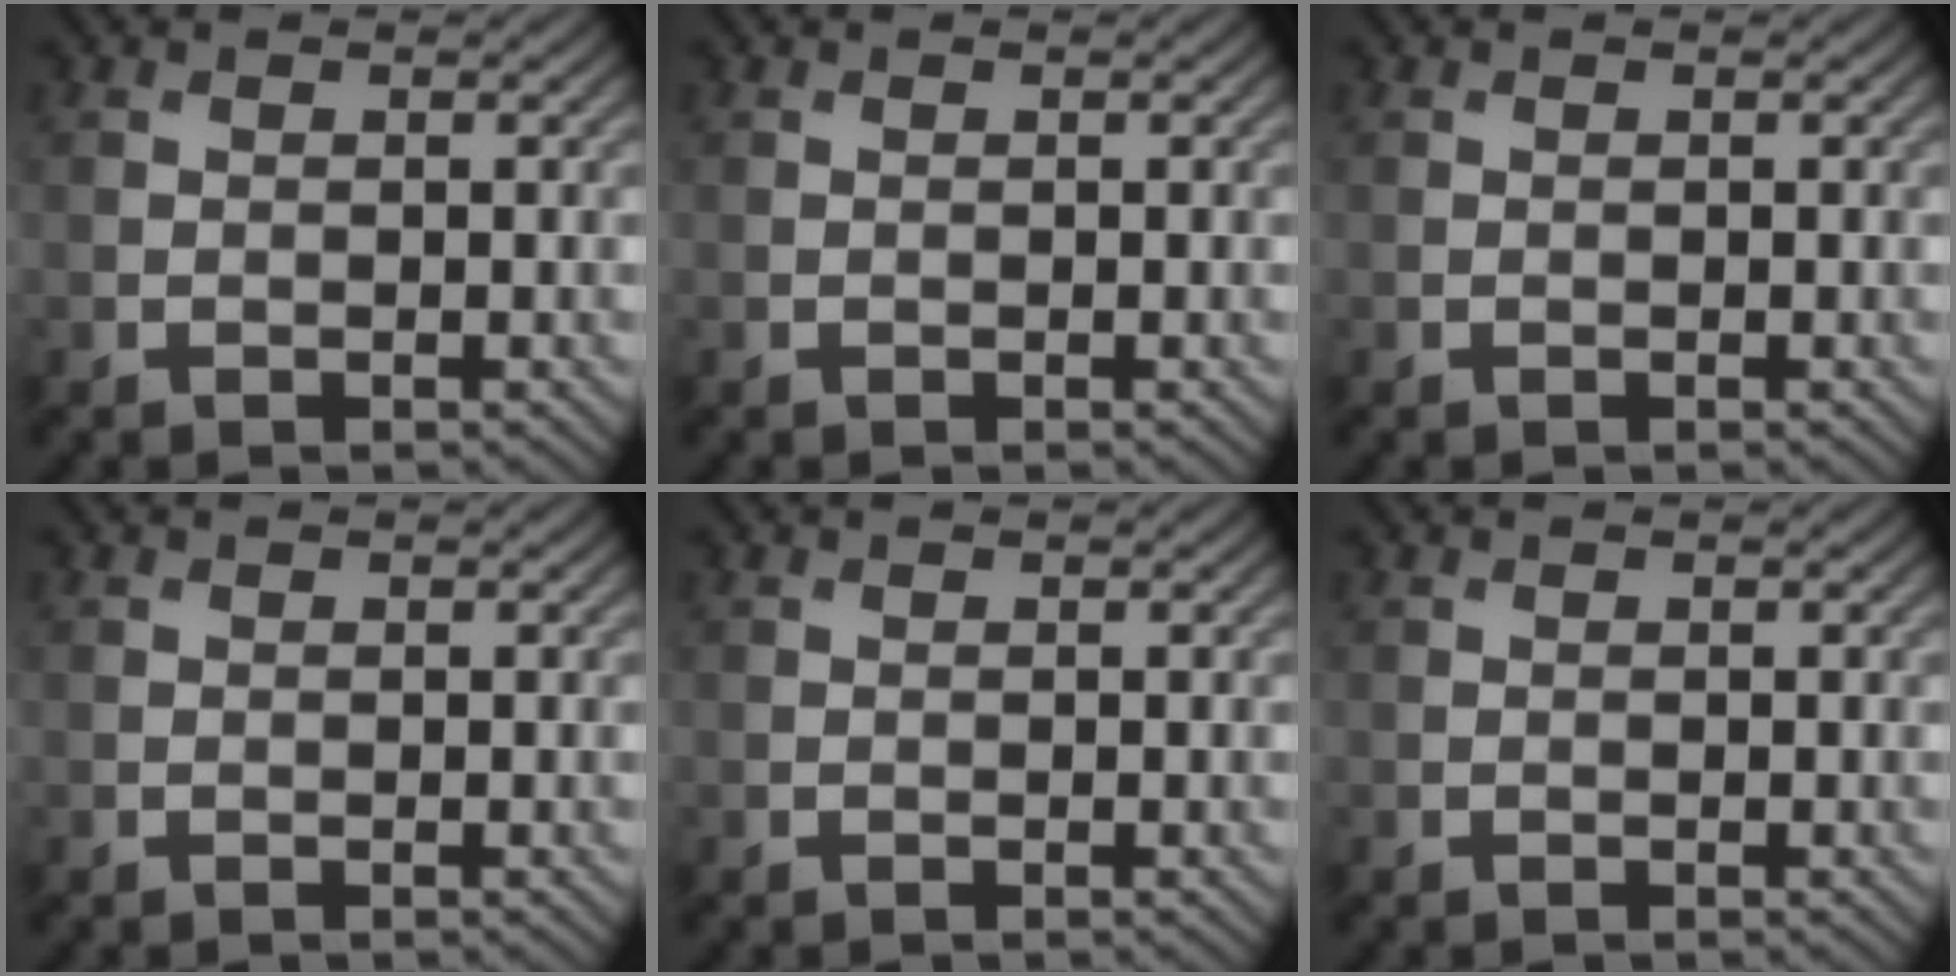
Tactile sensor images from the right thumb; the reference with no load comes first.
{"total": 0.0}
{"total": 0.0}
{"total": 0.0}
{"total": 0.0}
{"total": 0.0}